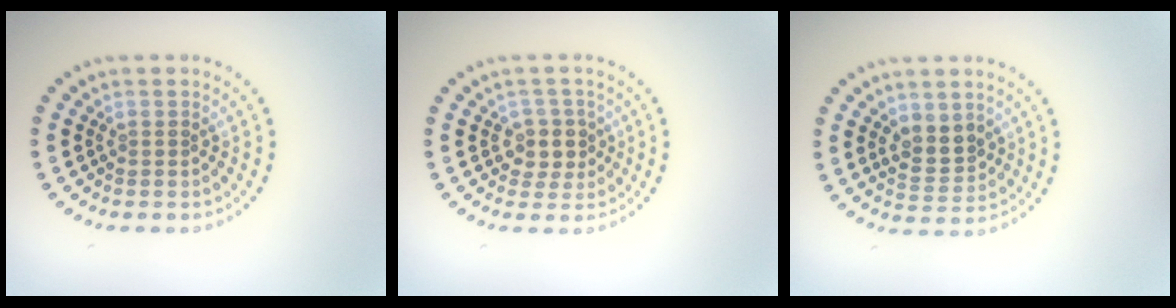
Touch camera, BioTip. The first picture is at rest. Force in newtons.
{"total": 2.5, "press": 2.3, "slide": 1.1}
{"total": 2.8, "press": 2.6, "slide": 1.1}